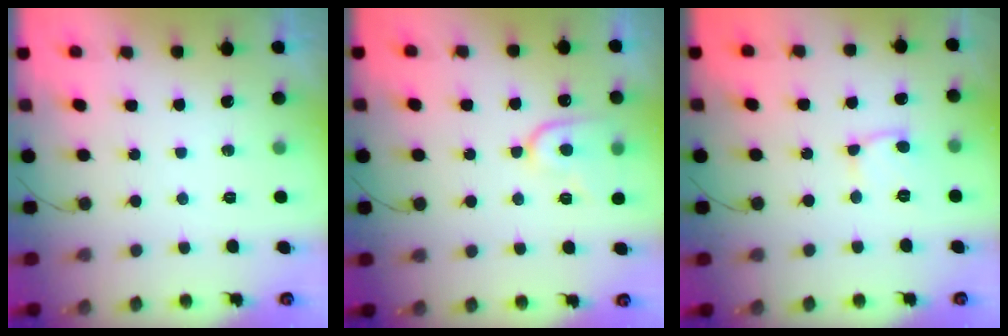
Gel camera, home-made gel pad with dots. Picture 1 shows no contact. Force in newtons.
{"total": 10.7, "press": 10.7, "slide": 0.7}
{"total": 6.0, "press": 5.9, "slide": 0.8}